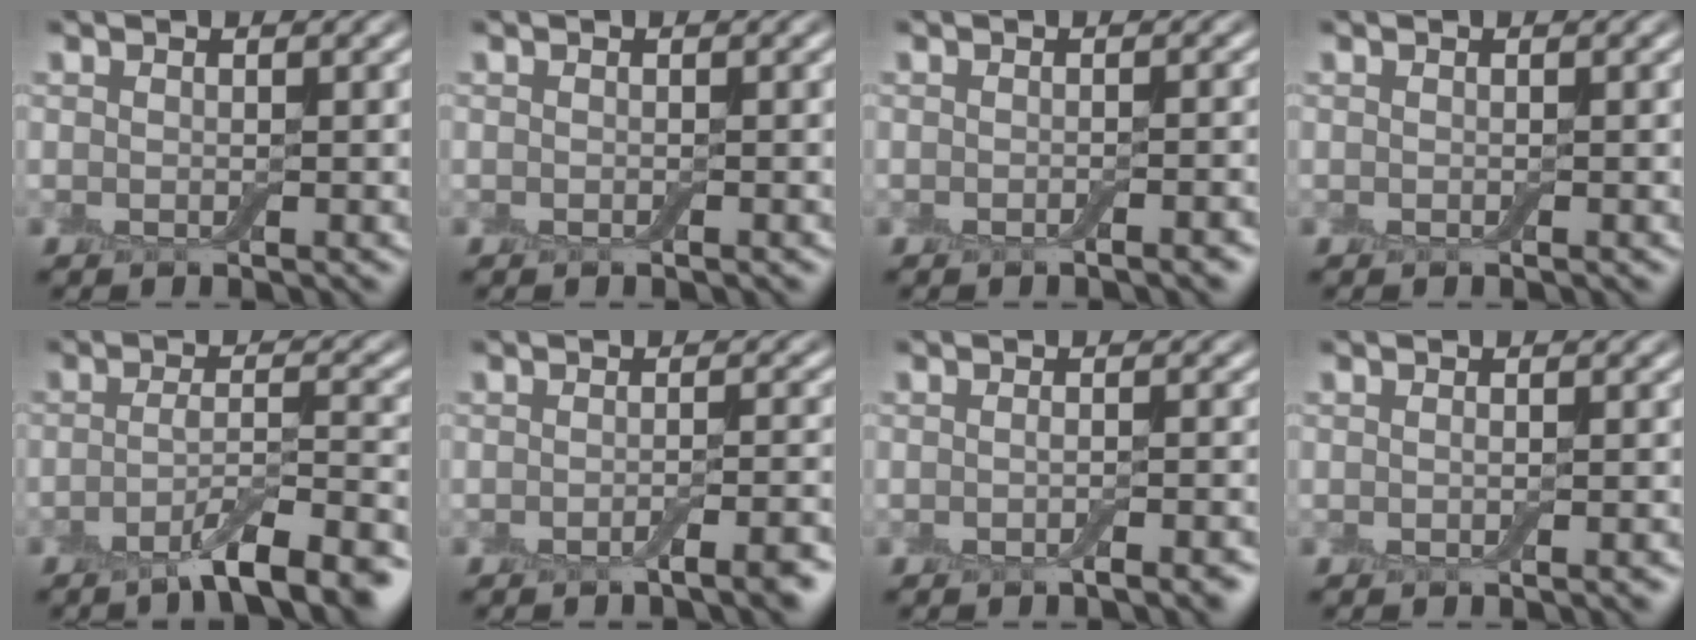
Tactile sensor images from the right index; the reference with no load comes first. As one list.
[{"total": 0.0}, {"total": 1.2, "force": [-0.6, 0.3, 1.0], "torque": [-0.004, 0.004, -0.008]}, {"total": 0.0}, {"total": 6.9, "force": [-4.4, 1.6, 5.1], "torque": [-0.073, 0.006, -0.075]}, {"total": 2.6, "force": [-1.5, 0.7, 2.1], "torque": [-0.020, 0.007, -0.032]}, {"total": 1.7, "force": [-0.9, 0.5, 1.3], "torque": [-0.014, 0.004, -0.016]}, {"total": 0.6, "force": [-0.3, 0.1, 0.5], "torque": [-0.005, 0.003, -0.004]}]